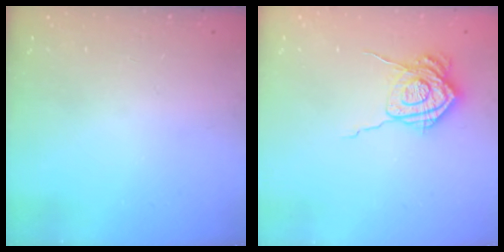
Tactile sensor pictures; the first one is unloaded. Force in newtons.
{"total": 14.0, "press": 14.0, "slide": 0.2}